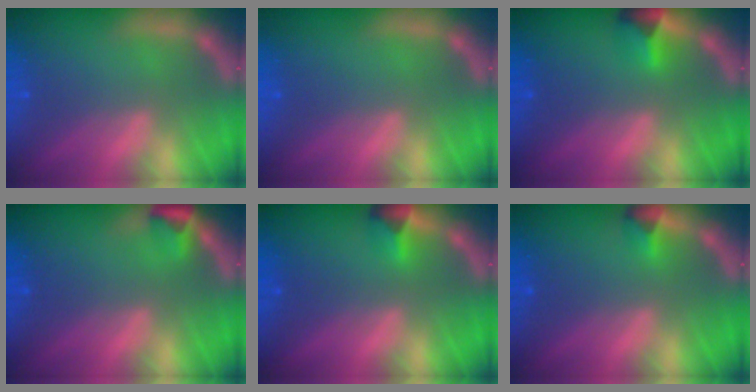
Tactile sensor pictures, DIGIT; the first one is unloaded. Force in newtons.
{"total": 0.0}
{"total": 2.4}
{"total": 1.9}
{"total": 1.9}
{"total": 1.4}